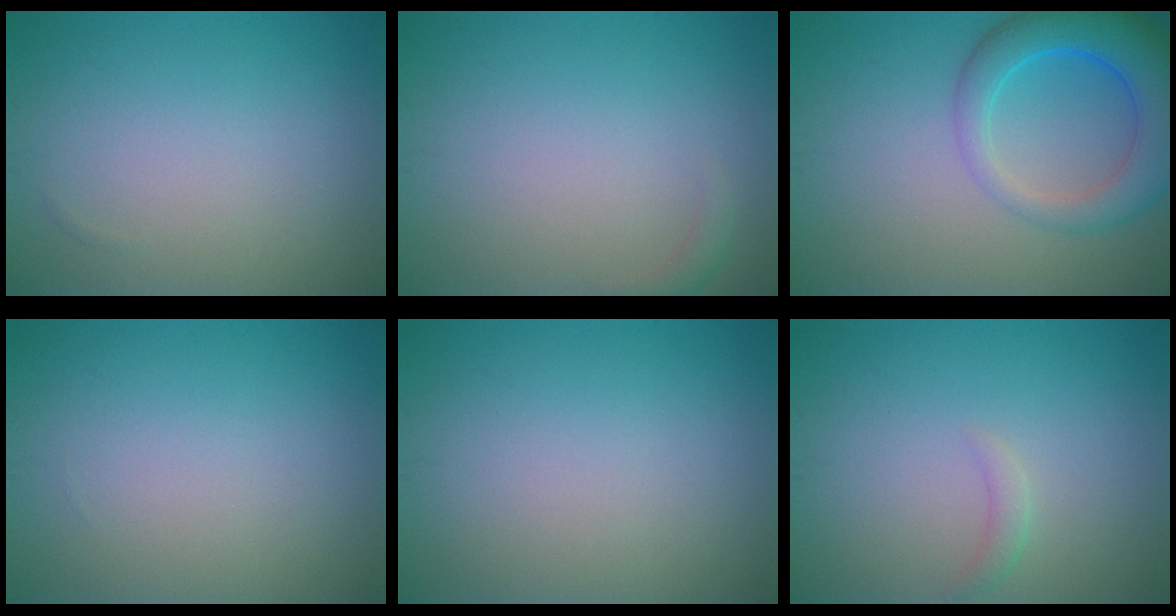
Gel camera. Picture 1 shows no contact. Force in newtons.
{"total": 1.0, "press": 1.0, "slide": 0.2}
{"total": 6.8, "press": 6.8, "slide": 0.5}
{"total": 0.0}
{"total": 0.0}
{"total": 1.0, "press": 1.0, "slide": 0.1}